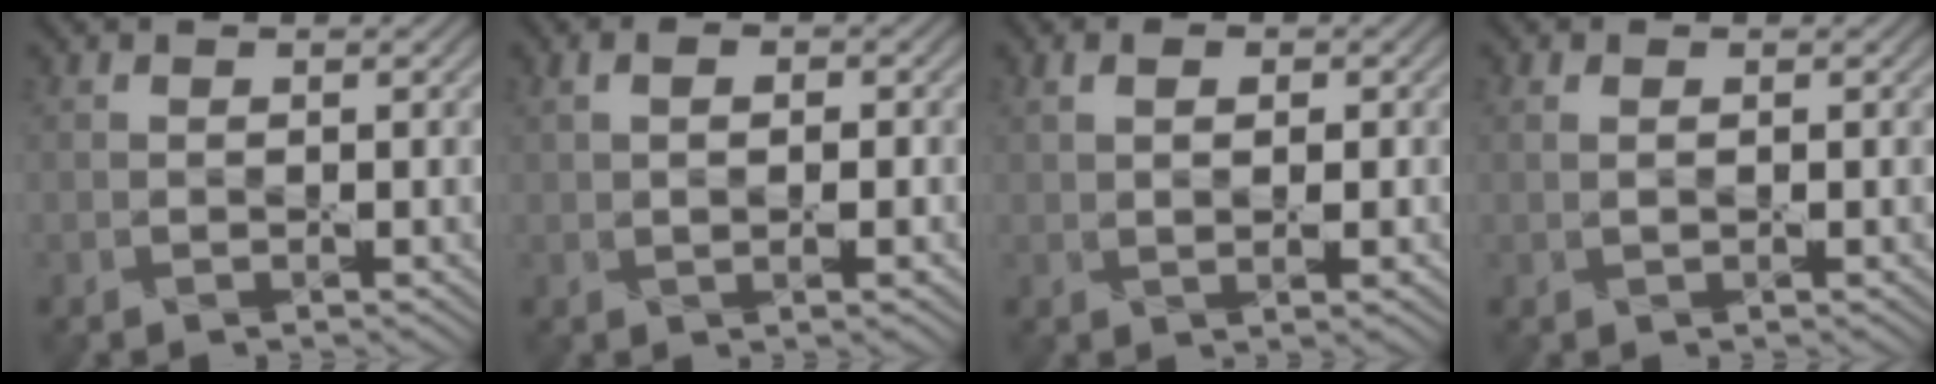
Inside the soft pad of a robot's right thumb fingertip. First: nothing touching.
{"total": 3.4, "force": [0.3, 1.7, 2.9], "torque": [-0.038, -0.004, 0.005]}
{"total": 3.1, "force": [0.6, 1.5, 2.7], "torque": [-0.040, -0.008, 0.013]}
{"total": 1.0, "force": [0.3, 0.4, 0.9], "torque": [-0.014, -0.005, 0.007]}